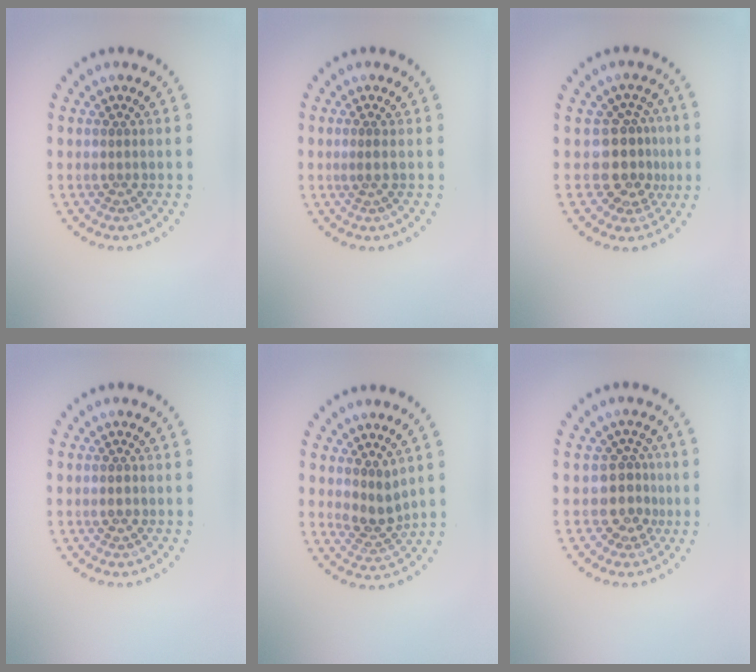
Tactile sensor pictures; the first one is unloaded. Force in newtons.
{"total": 0.6, "press": 0.3, "slide": 0.5}
{"total": 3.8, "press": 3.2, "slide": 2.1}
{"total": 1.1, "press": 1.1, "slide": 0.2}
{"total": 2.6, "press": 2.1, "slide": 1.6}
{"total": 2.8, "press": 2.1, "slide": 1.9}